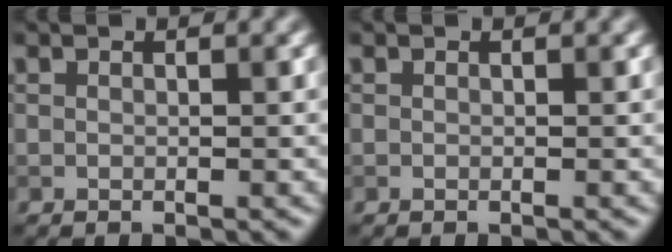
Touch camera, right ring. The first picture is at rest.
{"total": 0.0}